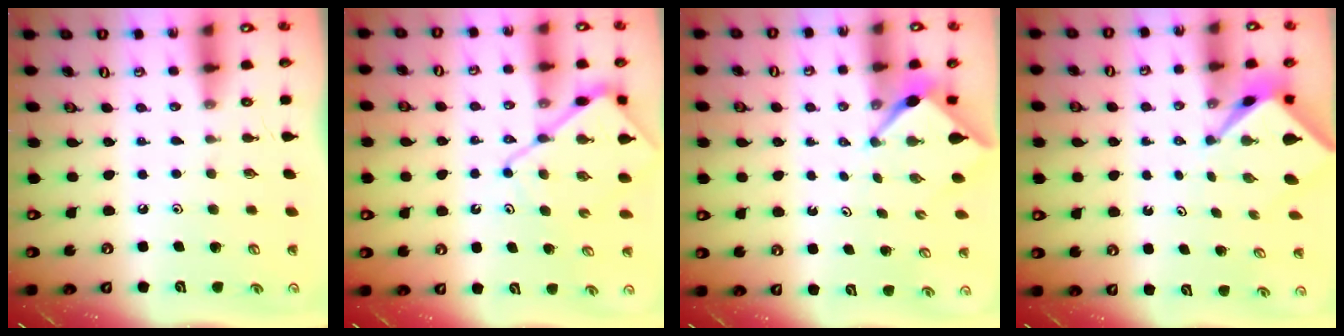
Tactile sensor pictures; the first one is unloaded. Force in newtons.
{"total": 10.7, "press": 10.6, "slide": 1.0}
{"total": 2.4, "press": 2.4, "slide": 0.3}
{"total": 2.6, "press": 2.6, "slide": 0.2}